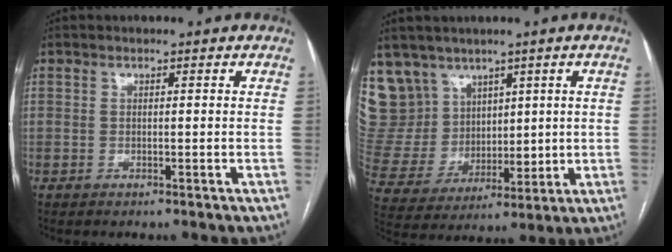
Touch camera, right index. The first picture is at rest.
{"total": 12.0, "force": [7.9, 8.9, 1.8], "torque": [-0.059, 0.048, 0.180]}